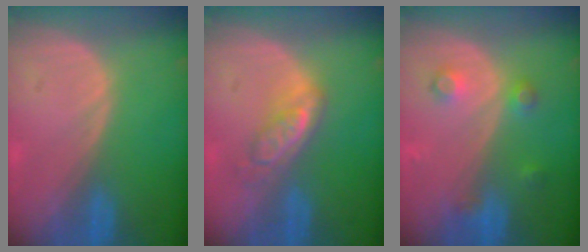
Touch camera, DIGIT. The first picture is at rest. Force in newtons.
{"total": 5.2, "press": 4.6, "slide": 2.4}
{"total": 3.7, "press": 3.4, "slide": 1.5}